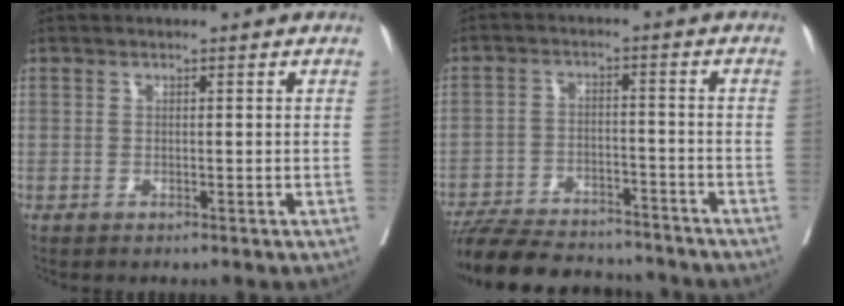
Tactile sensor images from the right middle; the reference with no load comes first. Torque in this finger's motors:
{"motor_torque": [1.08, -1.05, 0.12, 0.03]}